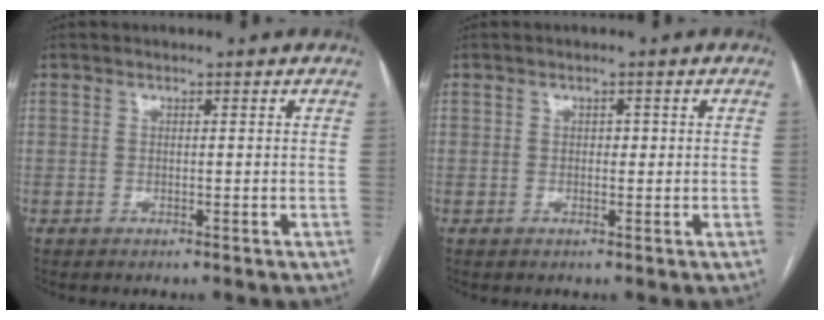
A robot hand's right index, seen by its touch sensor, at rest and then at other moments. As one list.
[{"total": 0.9, "force": [0.1, 0.7, 0.7], "torque": [-0.005, 0.003, -0.001]}]